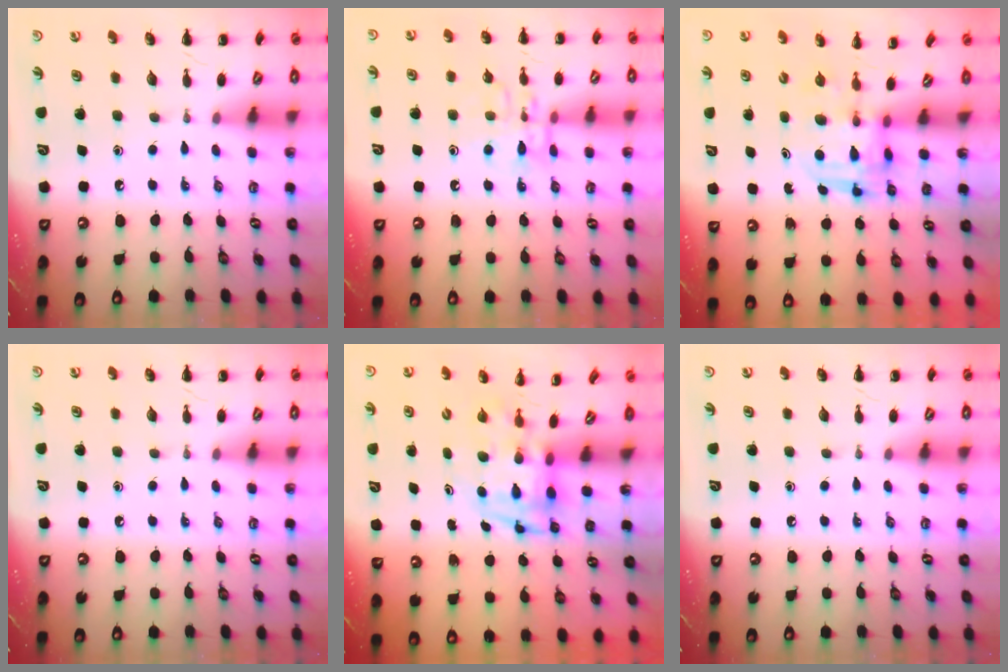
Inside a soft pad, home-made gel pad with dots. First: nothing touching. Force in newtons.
{"total": 10.9, "press": 10.9, "slide": 0.8}
{"total": 3.0, "press": 3.0, "slide": 0.3}
{"total": 0.0}
{"total": 3.5, "press": 3.4, "slide": 0.7}
{"total": 0.0}